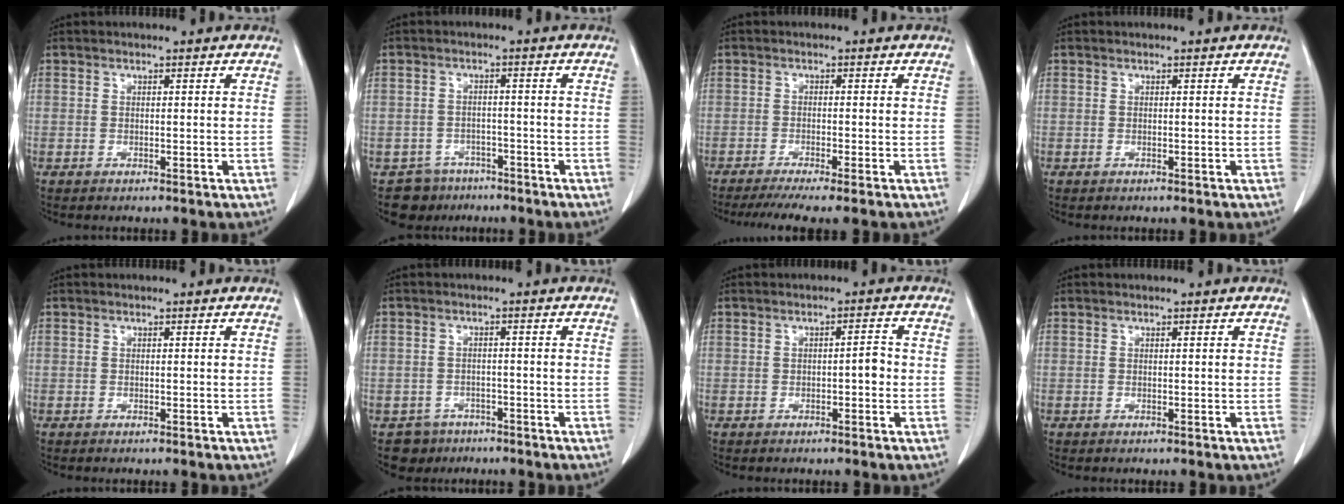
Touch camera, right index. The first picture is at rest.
{"total": 5.2, "force": [-3.6, 3.6, -0.5], "torque": [0.016, 0.013, -0.052]}
{"total": 6.3, "force": [-5.1, -0.3, 3.8], "torque": [-0.053, -0.014, -0.081]}
{"total": 0.0}
{"total": 0.0}
{"total": 4.0, "force": [-2.5, 3.1, -0.5], "torque": [0.012, 0.010, -0.037]}
{"total": 2.2, "force": [-0.4, 0.6, 2.1], "torque": [-0.026, 0.005, -0.007]}
{"total": 0.0}